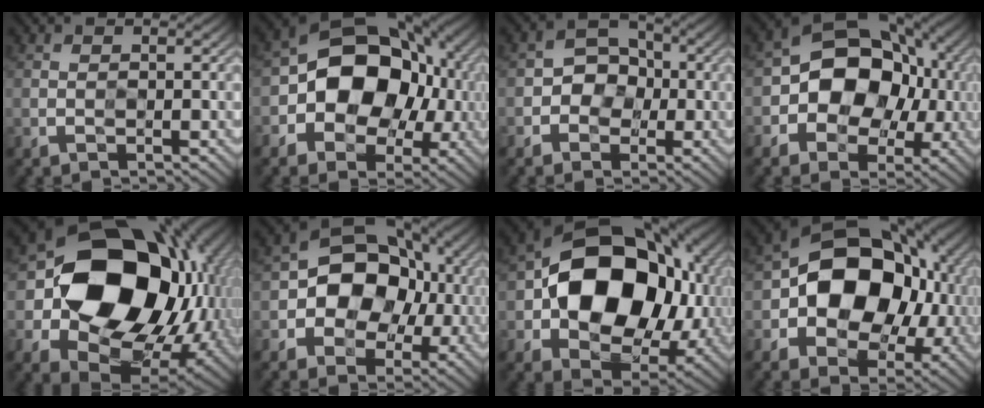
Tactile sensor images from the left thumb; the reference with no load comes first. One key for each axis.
{"total": 12.5, "fx": -0.9, "fy": 9.7, "fz": 7.9, "tx": -0.111, "ty": 0.002, "tz": -0.033}
{"total": 3.7, "fx": -0.8, "fy": 3.4, "fz": 1.1, "tx": -0.011, "ty": 0.005, "tz": -0.028}
{"total": 11.0, "fx": -1.0, "fy": 8.8, "fz": 6.5, "tx": -0.100, "ty": -0.002, "tz": -0.038}
{"total": 17.9, "fx": 1.1, "fy": 14.4, "fz": 10.6, "tx": -0.182, "ty": -0.036, "tz": 0.038}
{"total": 9.8, "fx": -1.0, "fy": 8.0, "fz": 5.6, "tx": -0.085, "ty": 0.000, "tz": -0.038}
{"total": 16.1, "fx": 0.9, "fy": 12.0, "fz": 10.8, "tx": -0.160, "ty": -0.005, "tz": 0.016}
{"total": 14.2, "fx": 0.0, "fy": 10.9, "fz": 9.2, "tx": -0.119, "ty": 0.003, "tz": -0.012}